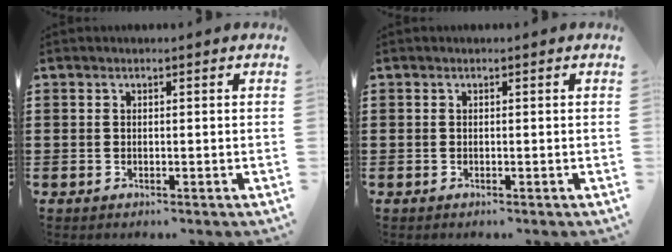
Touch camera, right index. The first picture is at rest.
{"total": 0.0}